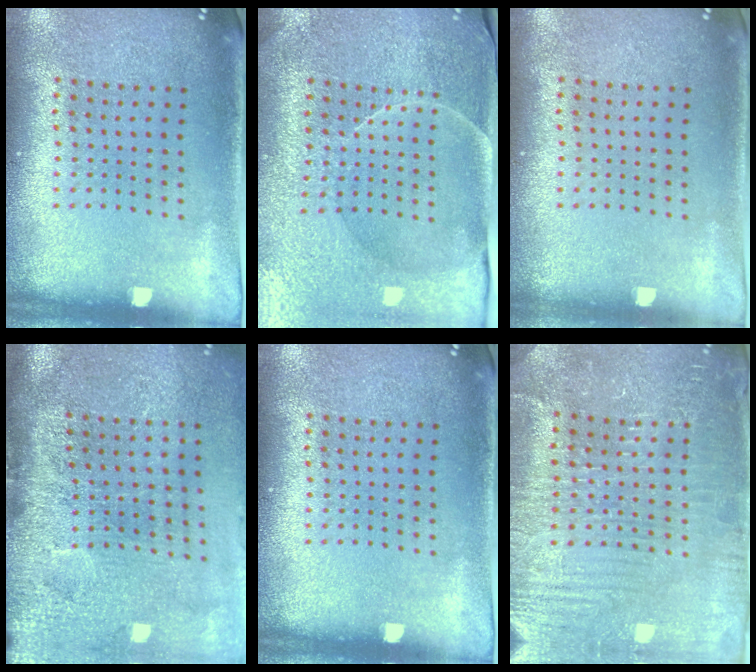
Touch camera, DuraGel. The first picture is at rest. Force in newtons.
{"total": 3.8, "press": 3.7, "slide": 0.8}
{"total": 0.0}
{"total": 4.8, "press": 3.7, "slide": 3.0}
{"total": 0.0}
{"total": 4.0, "press": 3.9, "slide": 0.9}